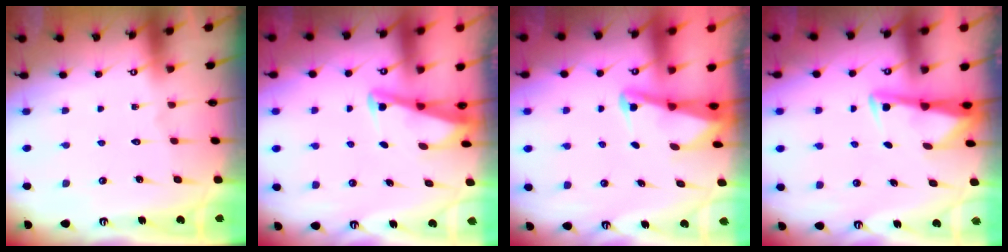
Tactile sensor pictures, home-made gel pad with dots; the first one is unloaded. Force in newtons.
{"total": 2.7, "press": 2.7, "slide": 0.3}
{"total": 2.7, "press": 2.6, "slide": 0.7}
{"total": 3.1, "press": 3.1, "slide": 0.3}